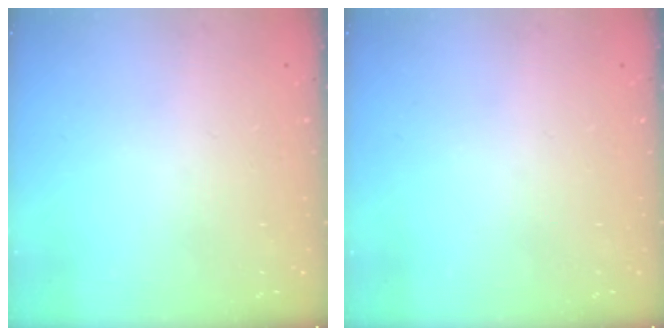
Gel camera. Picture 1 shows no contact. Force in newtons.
{"total": 0.0}